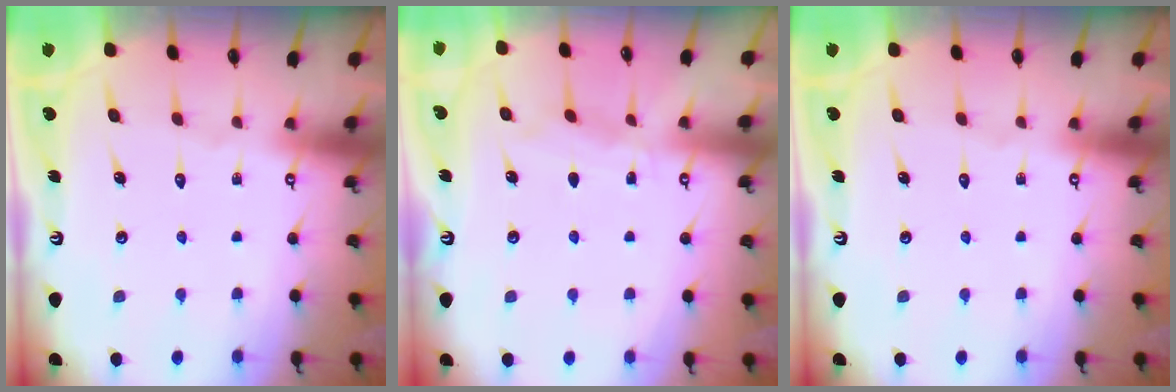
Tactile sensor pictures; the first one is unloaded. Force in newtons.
{"total": 4.7, "press": 4.7, "slide": 0.4}
{"total": 0.0}